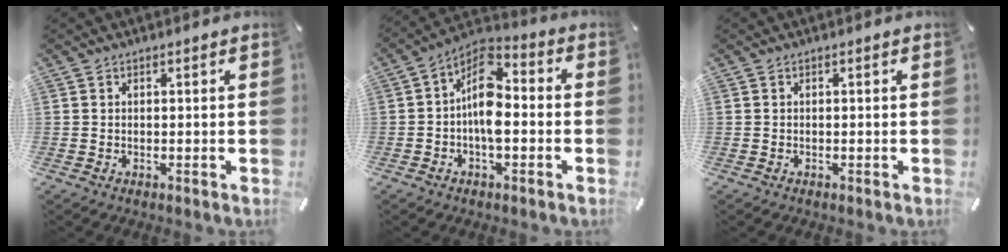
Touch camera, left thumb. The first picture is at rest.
{"total": 9.8, "force": [-1.7, 5.4, 8.0], "torque": [-0.162, -0.003, -0.029]}
{"total": 0.0}